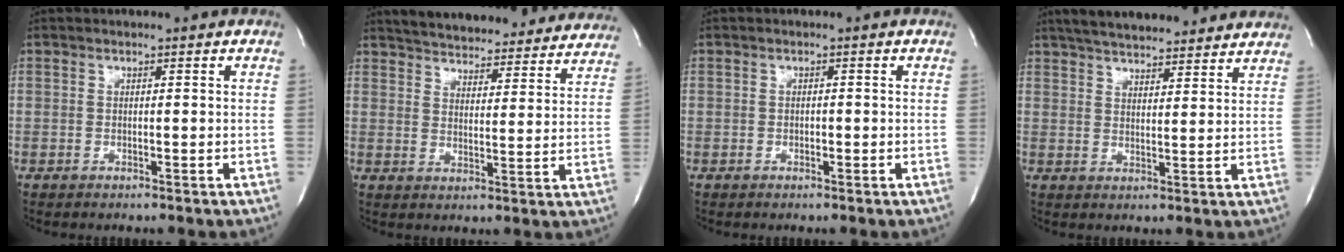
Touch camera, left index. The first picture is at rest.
{"total": 26.2, "force": [24.5, 6.0, 7.2], "torque": [-0.112, -0.031, 0.299]}
{"total": 0.6, "force": [-0.3, 0.3, 0.3], "torque": [-0.003, -0.001, -0.007]}
{"total": 17.8, "force": [15.8, 3.8, 7.3], "torque": [-0.112, 0.033, 0.217]}